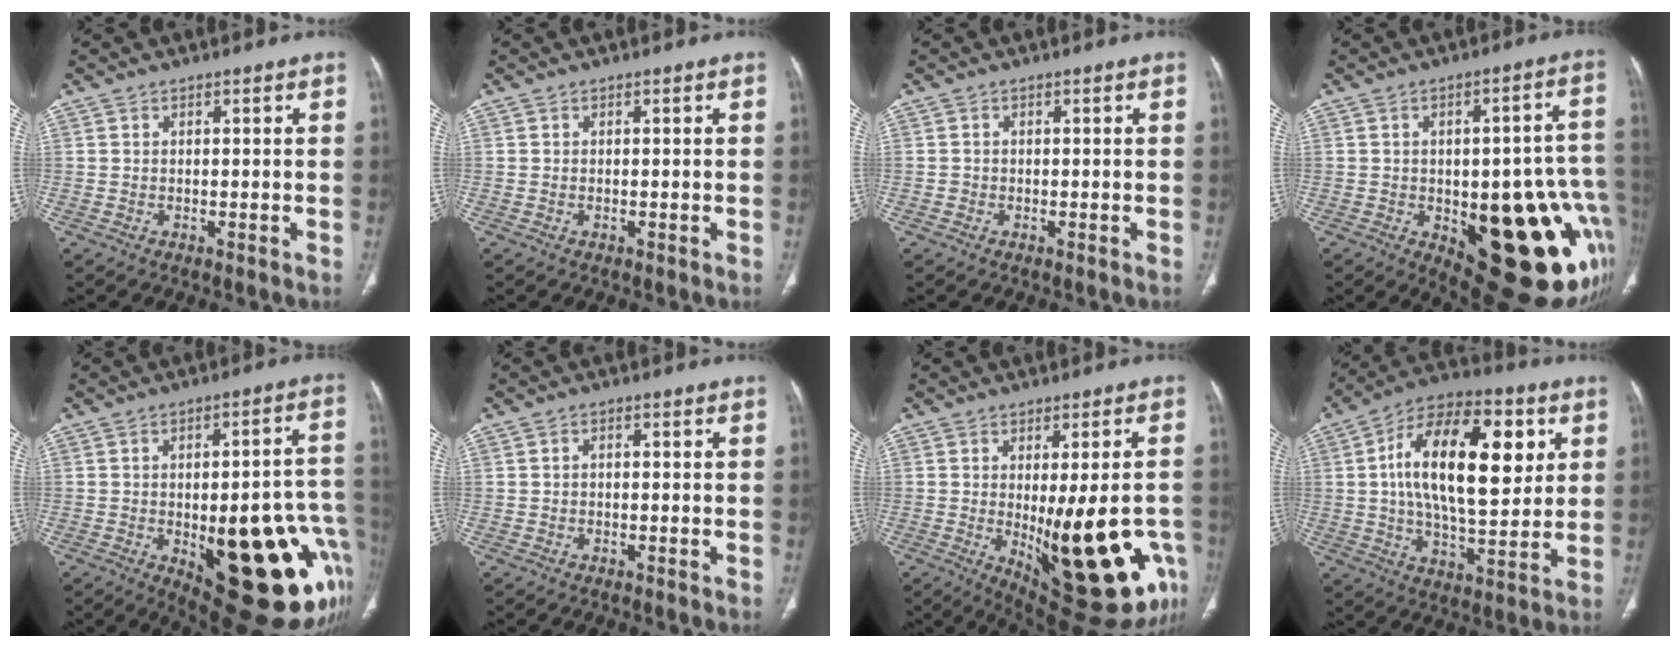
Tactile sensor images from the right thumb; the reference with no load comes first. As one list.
[{"total": 0.0}, {"total": 0.8, "force": [-0.2, 0.7, 0.1], "torque": [0.001, 0.004, -0.003]}, {"total": 27.2, "force": [-7.1, 10.5, 24.1], "torque": [-0.228, 0.015, -0.066]}, {"total": 28.4, "force": [-8.3, 10.4, 25.1], "torque": [-0.239, 0.018, -0.084]}, {"total": 0.9, "force": [-0.2, 0.7, 0.6], "torque": [-0.007, 0.004, -0.007]}, {"total": 22.7, "force": [-5.8, 7.9, 20.4], "torque": [-0.216, -0.017, -0.050]}, {"total": 23.3, "force": [5.2, 11.1, 19.8], "torque": [-0.304, -0.002, 0.075]}]